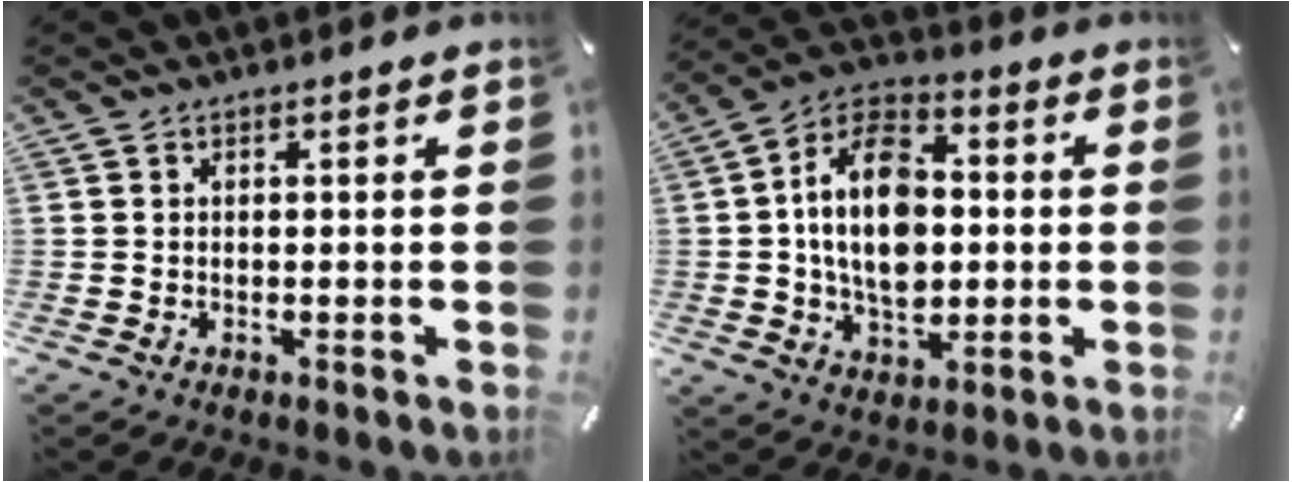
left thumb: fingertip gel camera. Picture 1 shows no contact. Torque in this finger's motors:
{"motor_torque": [1.29, 3.72, 1.83, 0.32, 0.23]}